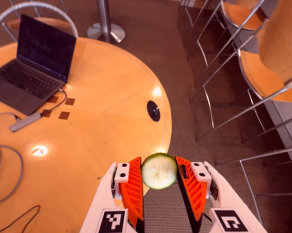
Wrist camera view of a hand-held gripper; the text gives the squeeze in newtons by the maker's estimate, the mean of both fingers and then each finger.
{"total": 9.7, "left": 10.0, "right": 9.3}